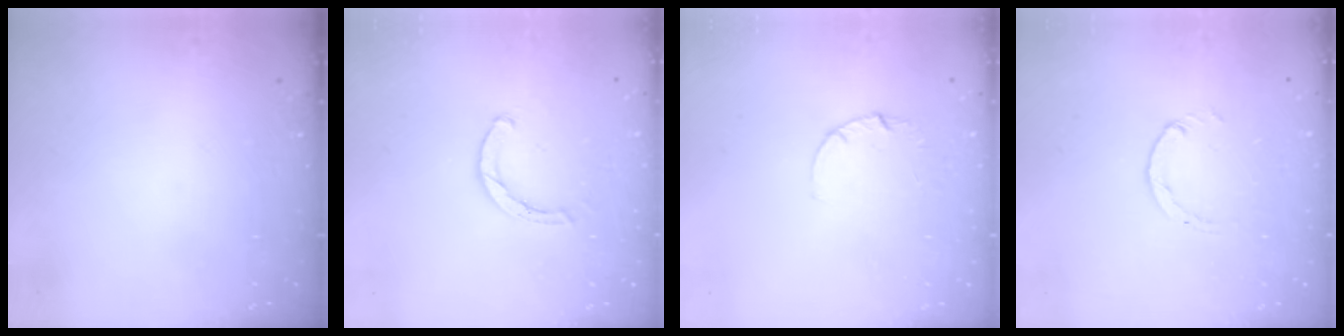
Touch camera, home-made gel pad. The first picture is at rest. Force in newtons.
{"total": 2.0, "press": 2.0, "slide": 0.2}
{"total": 2.8, "press": 2.8, "slide": 0.3}
{"total": 1.1, "press": 1.1, "slide": 0.2}